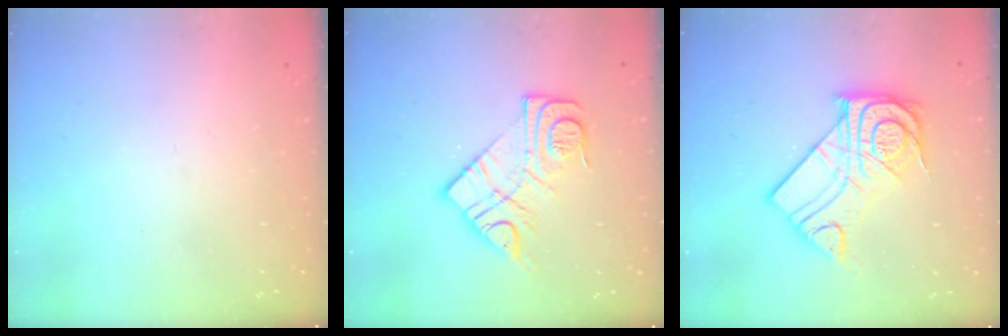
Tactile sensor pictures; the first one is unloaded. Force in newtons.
{"total": 13.2, "press": 13.2, "slide": 1.0}
{"total": 16.6, "press": 16.5, "slide": 1.4}